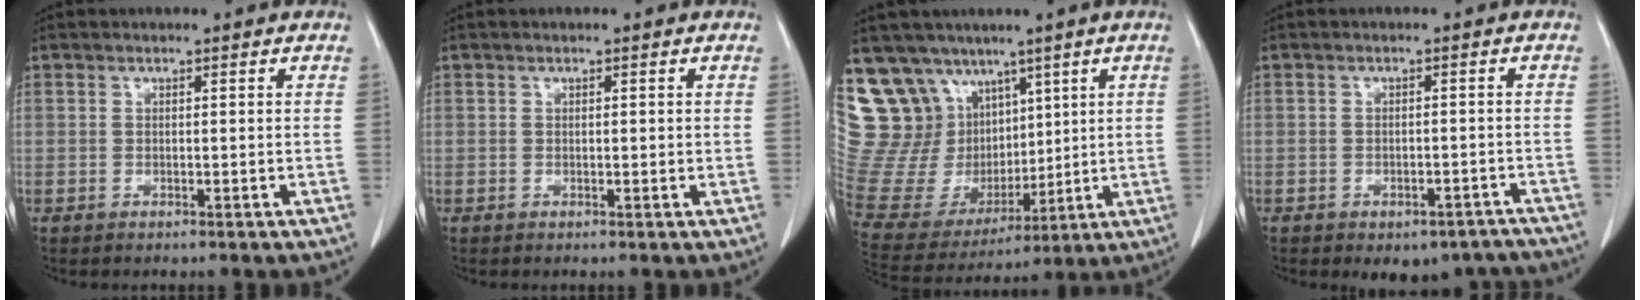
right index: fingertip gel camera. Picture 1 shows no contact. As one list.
[{"total": 0.6, "force": [0.0, 0.2, 0.5], "torque": [-0.008, 0.000, 0.001]}, {"total": 20.6, "force": [11.4, 15.4, 7.5], "torque": [-0.191, 0.059, 0.245]}, {"total": 9.0, "force": [-7.3, 4.5, 2.7], "torque": [-0.015, 0.012, -0.080]}]